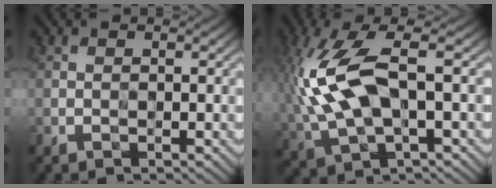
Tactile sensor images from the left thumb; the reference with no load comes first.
{"total": 12.5, "force": [1.8, 5.6, 11.0], "torque": [-0.275, 0.003, 0.036]}